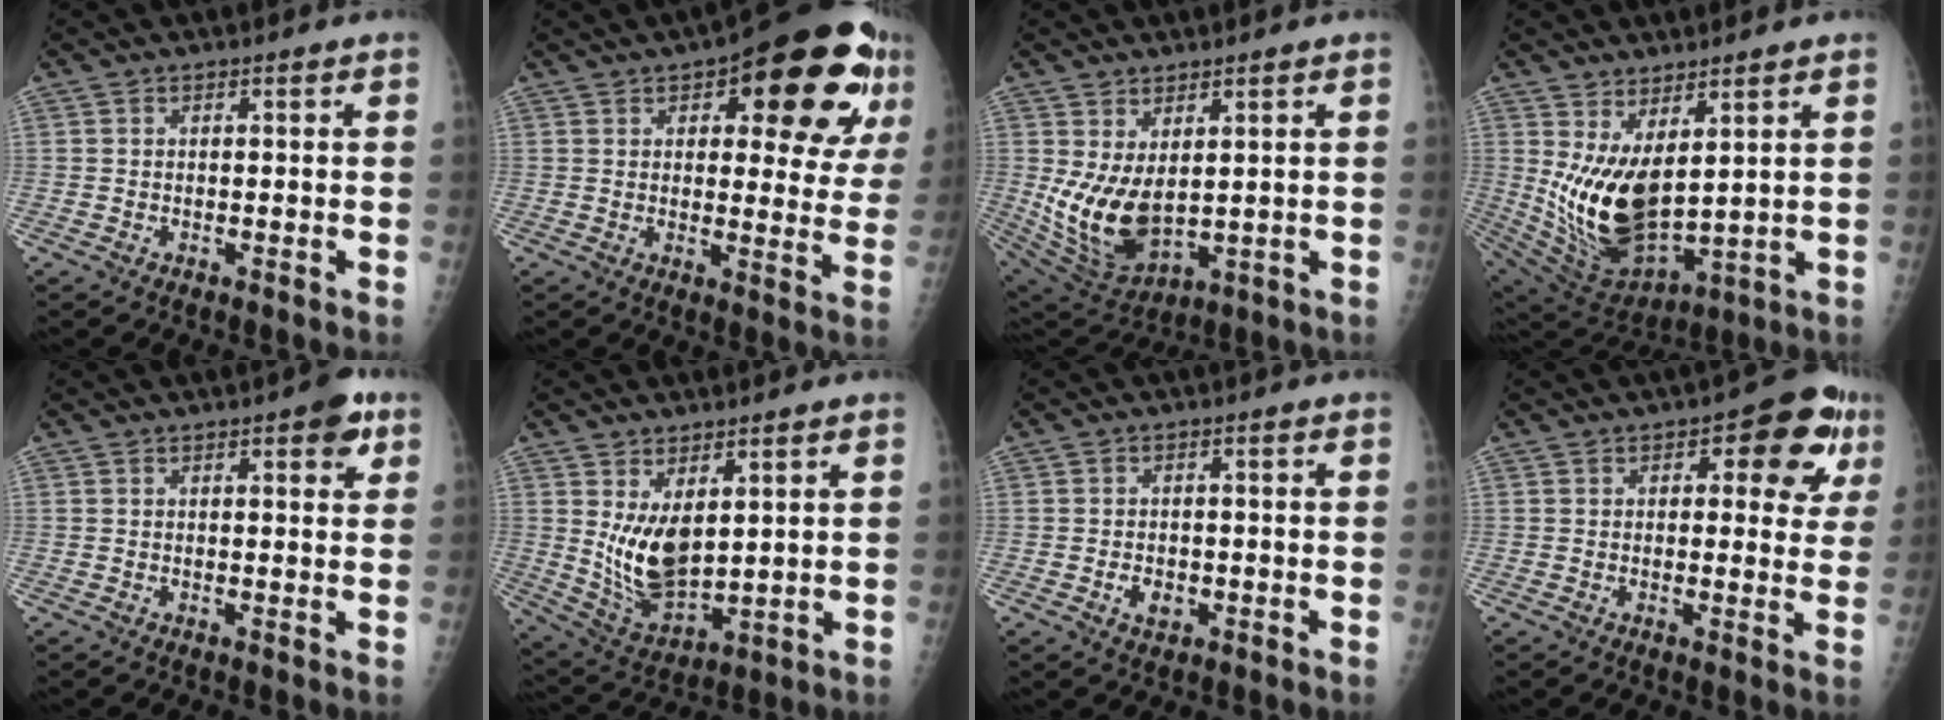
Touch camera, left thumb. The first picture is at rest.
{"total": 20.4, "force": [9.3, 8.3, 16.2], "torque": [-0.170, -0.010, 0.117]}
{"total": 11.6, "force": [1.5, 6.6, 9.4], "torque": [-0.166, -0.028, 0.055]}
{"total": 14.2, "force": [3.7, 6.8, 11.9], "torque": [-0.214, -0.044, 0.098]}
{"total": 4.7, "force": [2.4, 1.7, 3.6], "torque": [-0.030, -0.006, 0.023]}
{"total": 10.6, "force": [2.9, 5.6, 8.4], "torque": [-0.135, -0.034, 0.074]}
{"total": 3.0, "force": [-0.9, 2.2, 1.9], "torque": [-0.023, 0.003, -0.010]}
{"total": 10.6, "force": [4.2, 5.1, 8.3], "torque": [-0.057, 0.000, 0.043]}